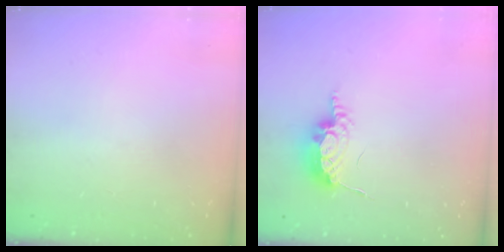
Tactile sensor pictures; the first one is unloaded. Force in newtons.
{"total": 7.6, "press": 7.6, "slide": 0.2}